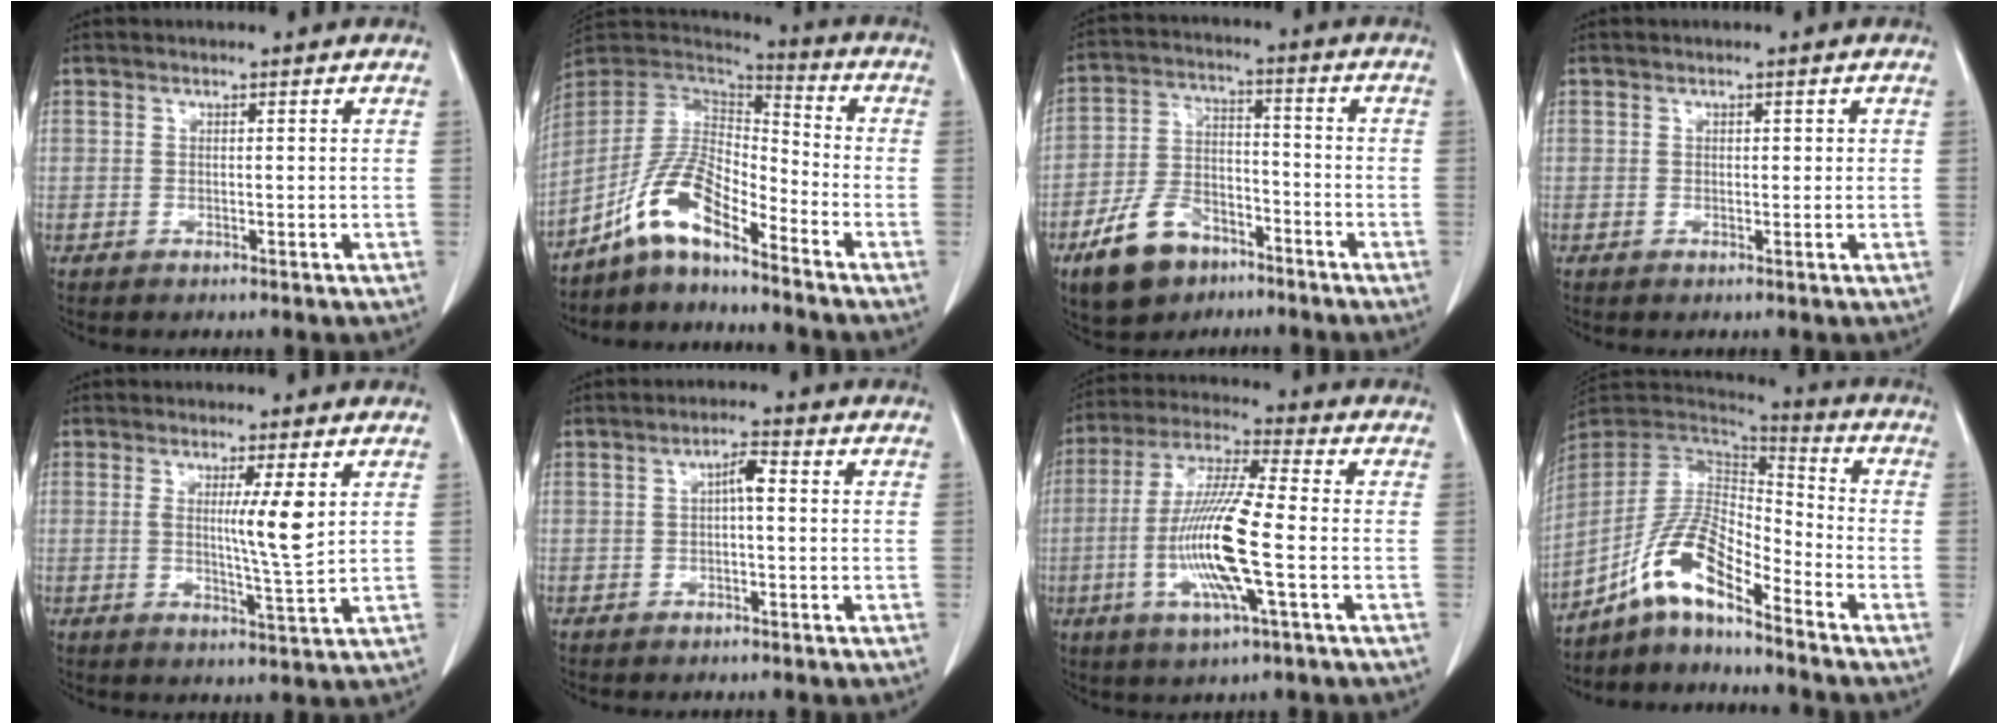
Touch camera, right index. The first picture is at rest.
{"total": 10.1, "force": [-7.2, 2.7, 6.5], "torque": [-0.141, 0.026, -0.143]}
{"total": 10.3, "force": [-6.6, 6.3, 4.7], "torque": [-0.099, 0.011, -0.114]}
{"total": 1.0, "force": [0.2, 0.6, 0.8], "torque": [-0.008, 0.002, 0.002]}
{"total": 5.9, "force": [1.5, -0.3, 5.7], "torque": [-0.092, -0.011, 0.023]}
{"total": 2.9, "force": [0.3, 0.7, 2.8], "torque": [-0.045, 0.009, 0.002]}
{"total": 13.8, "force": [-3.0, 0.9, 13.5], "torque": [-0.272, -0.011, -0.063]}
{"total": 10.6, "force": [-7.3, 2.3, 7.4], "torque": [-0.156, 0.023, -0.141]}